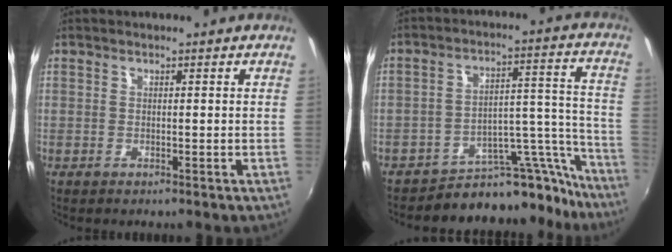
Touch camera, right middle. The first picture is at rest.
{"total": 14.7, "force": [-13.7, 4.8, 2.5], "torque": [-0.010, 0.066, -0.200]}